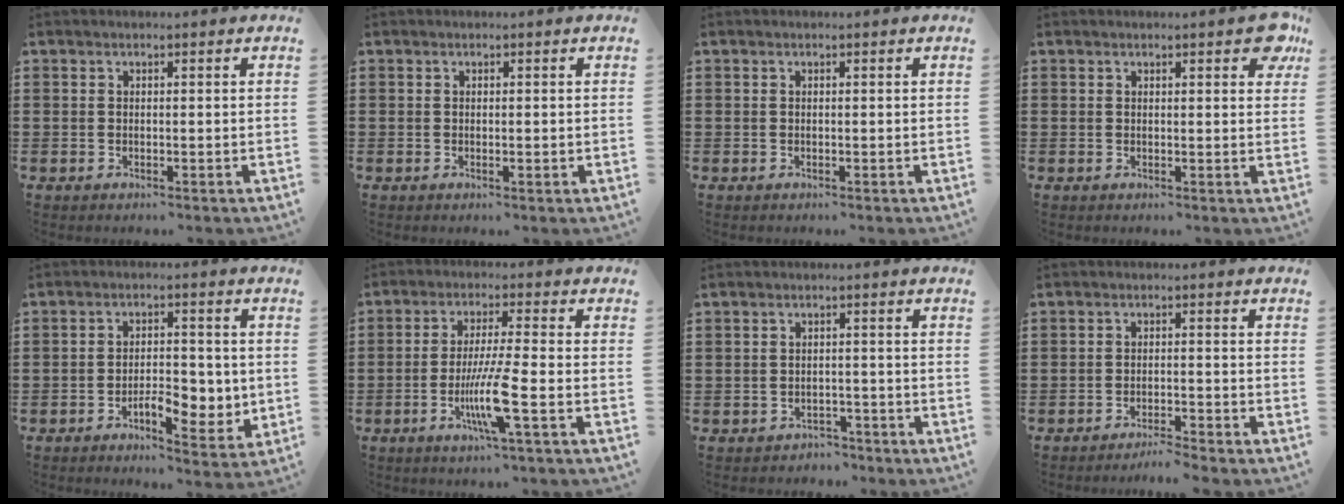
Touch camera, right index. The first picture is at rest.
{"total": 0.5, "force": [0.0, 0.0, 0.5], "torque": [-0.011, -0.004, 0.001]}
{"total": 0.0}
{"total": 2.6, "force": [1.6, 0.9, 1.9], "torque": [-0.018, -0.001, 0.023]}
{"total": 6.6, "force": [-1.8, 3.3, 5.4], "torque": [-0.075, 0.004, -0.033]}
{"total": 8.4, "force": [-2.9, 0.2, 7.9], "torque": [-0.158, -0.020, -0.057]}
{"total": 1.9, "force": [-1.8, 0.7, -0.2], "torque": [-0.004, 0.004, -0.042]}
{"total": 2.6, "force": [-2.6, -0.3, 0.5], "torque": [-0.012, 0.000, -0.054]}